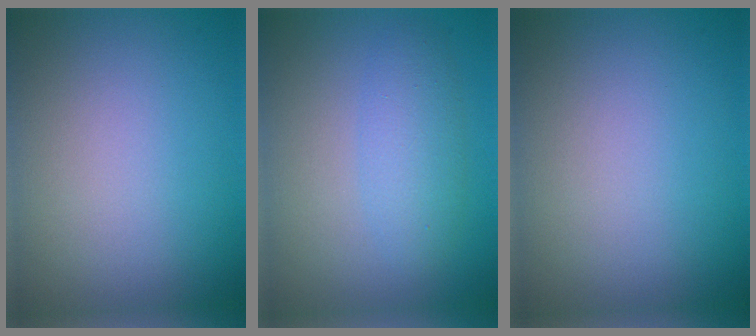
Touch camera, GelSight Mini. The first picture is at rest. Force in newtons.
{"total": 2.8, "press": 2.8, "slide": 0.0}
{"total": 0.0}